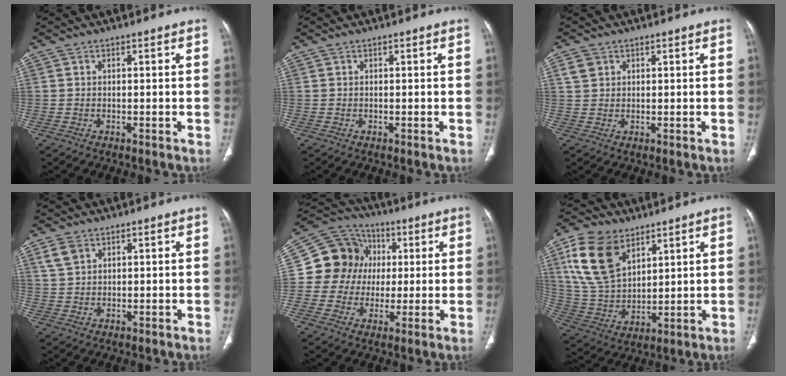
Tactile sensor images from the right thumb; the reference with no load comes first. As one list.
[{"total": 0.0}, {"total": 2.5, "force": [1.2, 2.0, 0.9], "torque": [-0.013, 0.000, 0.025]}, {"total": 3.4, "force": [1.9, 2.2, 1.7], "torque": [-0.034, 0.000, 0.047]}, {"total": 13.4, "force": [1.6, 12.3, 5.0], "torque": [-0.055, 0.020, 0.021]}, {"total": 16.2, "force": [8.2, 9.7, 10.1], "torque": [-0.183, -0.023, 0.168]}]